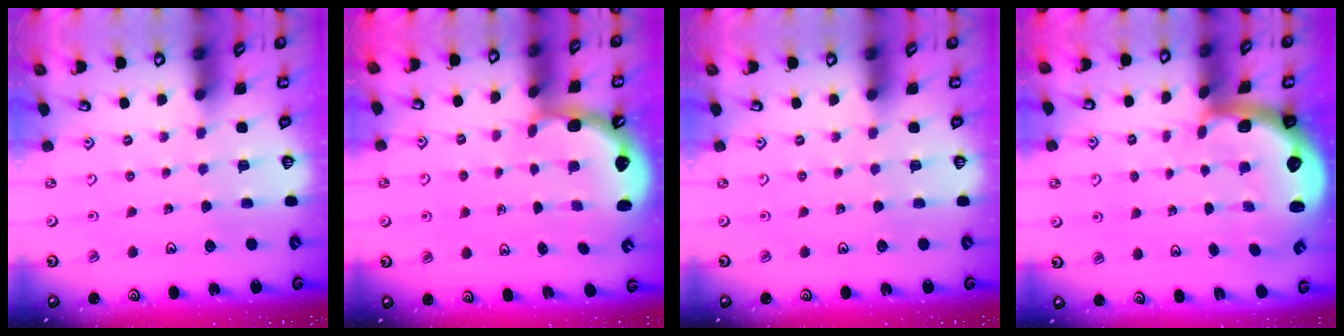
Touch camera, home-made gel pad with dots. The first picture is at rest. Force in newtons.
{"total": 2.7, "press": 2.0, "slide": 1.9}
{"total": 0.0}
{"total": 2.9, "press": 2.6, "slide": 1.4}